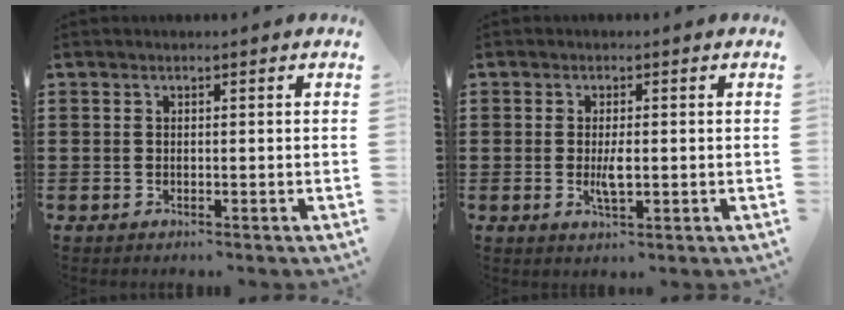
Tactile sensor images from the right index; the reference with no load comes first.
{"total": 2.9, "force": [-0.2, 1.0, 2.8], "torque": [-0.056, -0.003, -0.006]}